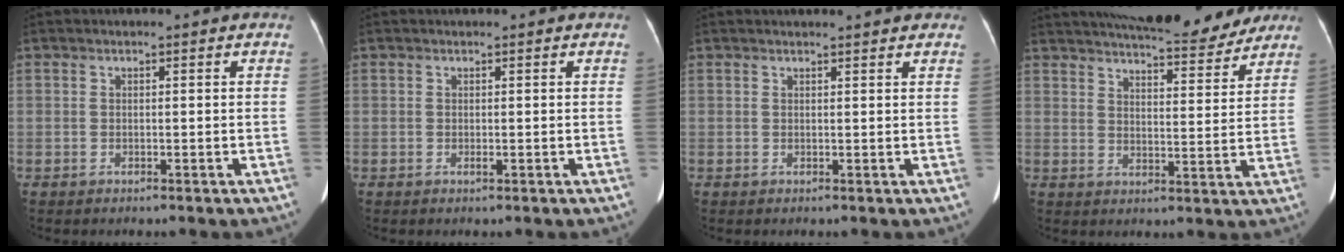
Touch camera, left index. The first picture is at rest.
{"total": 0.5, "force": [-0.3, 0.2, 0.4], "torque": [-0.007, -0.009, -0.002]}
{"total": 6.6, "force": [6.0, 1.0, 2.4], "torque": [-0.034, 0.019, 0.063]}
{"total": 17.0, "force": [15.2, 3.2, 7.1], "torque": [-0.107, 0.003, 0.201]}